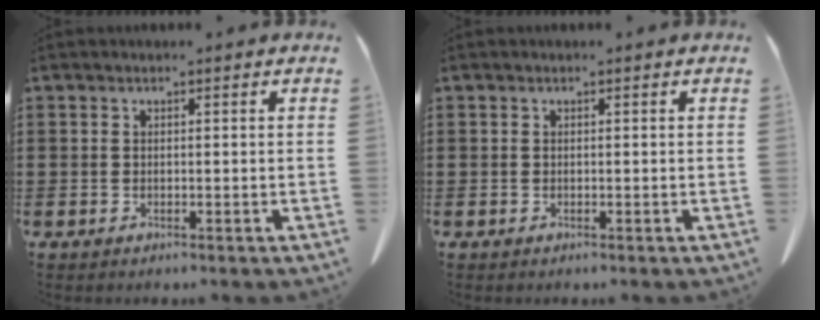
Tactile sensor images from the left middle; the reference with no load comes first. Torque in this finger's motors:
{"motor_torque": [-0.04, 0.03, 0.00, 0.00]}